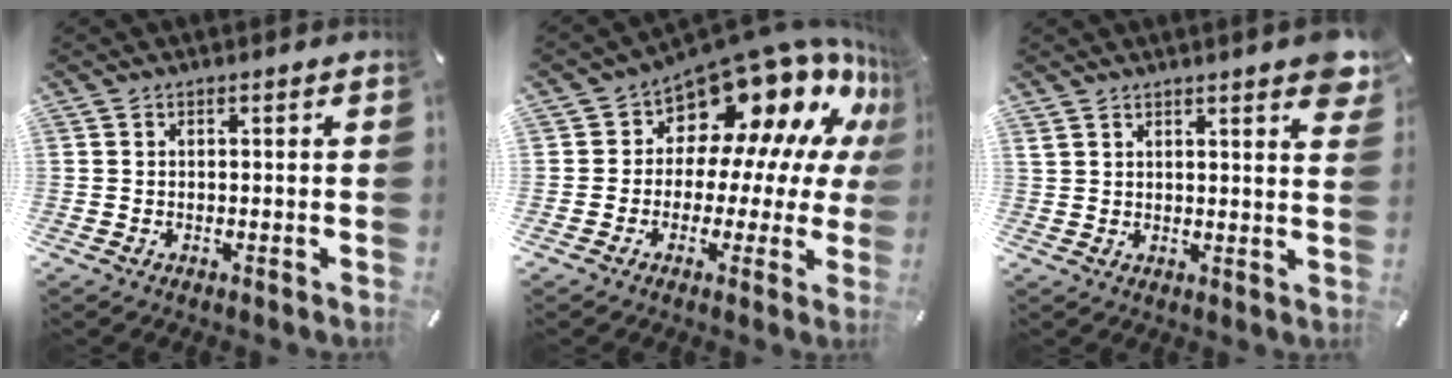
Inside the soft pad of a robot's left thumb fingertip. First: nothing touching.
{"total": 15.7, "force": [11.3, 8.4, 6.9], "torque": [-0.109, -0.107, 0.197]}
{"total": 4.6, "force": [3.5, 0.9, 2.8], "torque": [-0.040, -0.020, 0.060]}